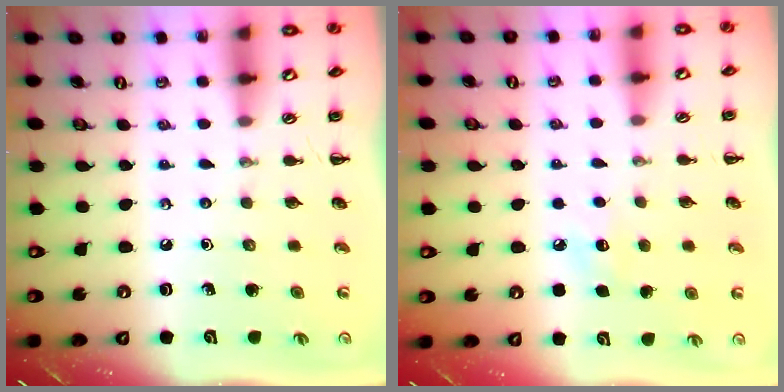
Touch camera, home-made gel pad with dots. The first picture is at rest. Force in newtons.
{"total": 6.1, "press": 5.8, "slide": 1.8}